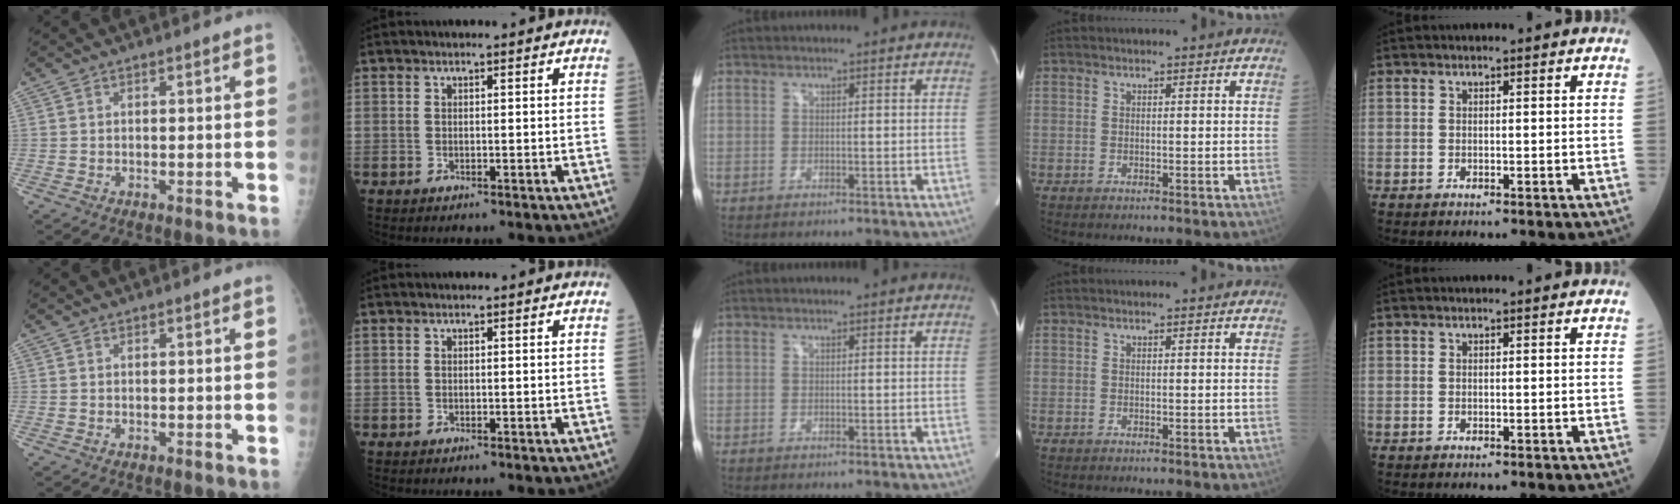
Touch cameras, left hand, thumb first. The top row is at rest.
{}